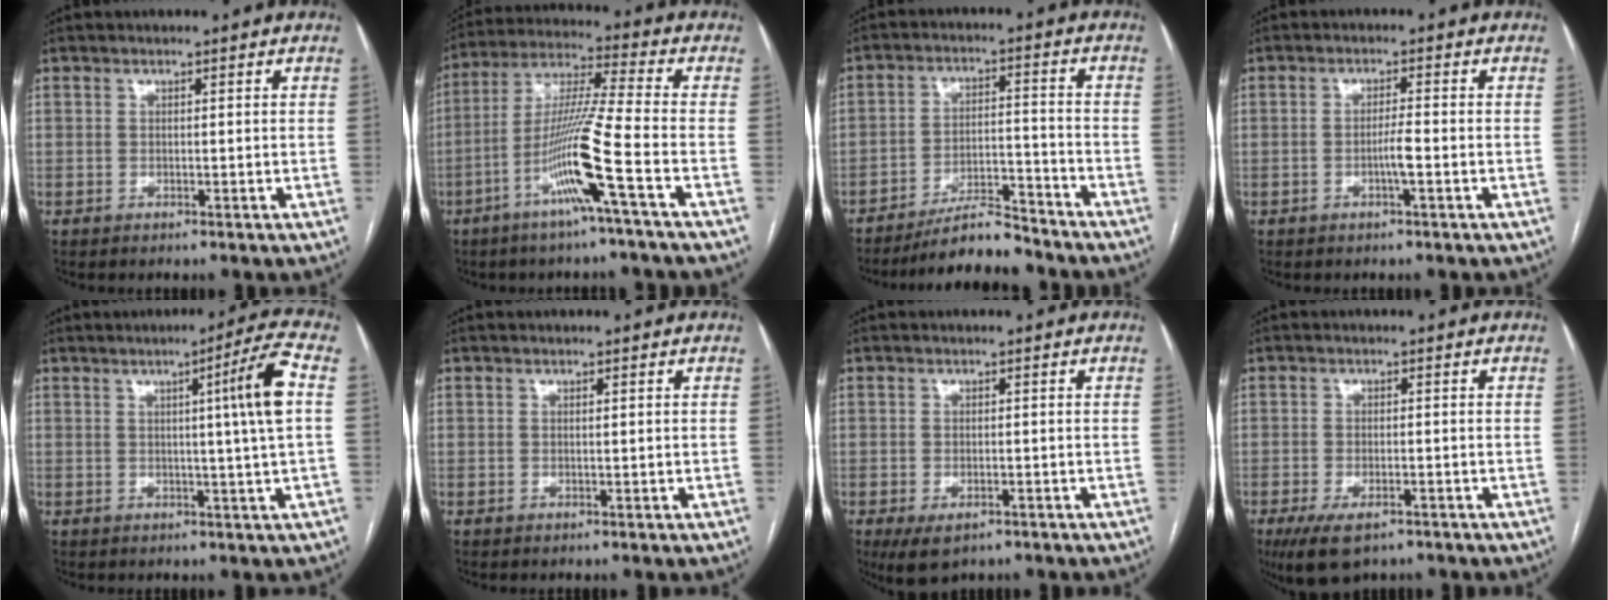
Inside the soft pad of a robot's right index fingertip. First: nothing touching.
{"total": 12.5, "force": [-5.2, -1.8, 11.2], "torque": [-0.218, -0.004, -0.104]}
{"total": 8.9, "force": [-8.2, 1.4, 3.0], "torque": [-0.046, 0.006, -0.138]}
{"total": 2.5, "force": [-0.9, -0.1, 2.4], "torque": [-0.042, 0.000, -0.017]}
{"total": 8.1, "force": [1.3, -2.0, 7.8], "torque": [-0.116, 0.000, 0.024]}
{"total": 0.0}
{"total": 4.5, "force": [-2.7, 2.3, 2.9], "torque": [-0.053, -0.009, -0.036]}
{"total": 6.4, "force": [-4.2, 2.6, 4.0], "torque": [-0.075, -0.011, -0.066]}